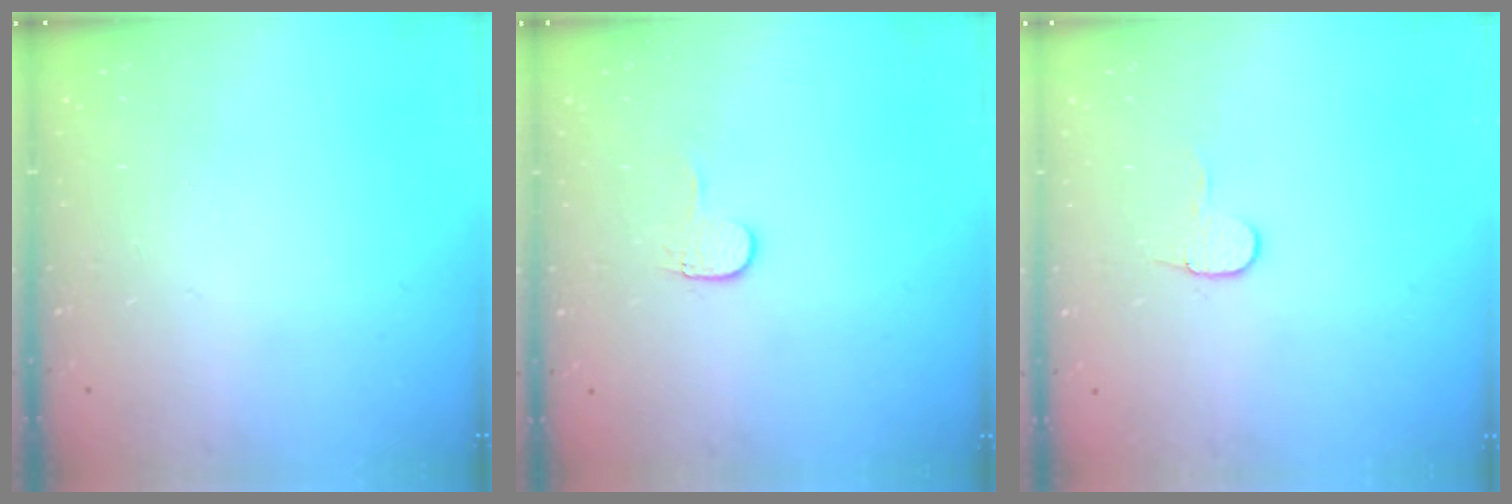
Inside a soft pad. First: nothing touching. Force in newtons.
{"total": 3.4, "press": 3.4, "slide": 0.4}
{"total": 6.1, "press": 6.0, "slide": 0.5}